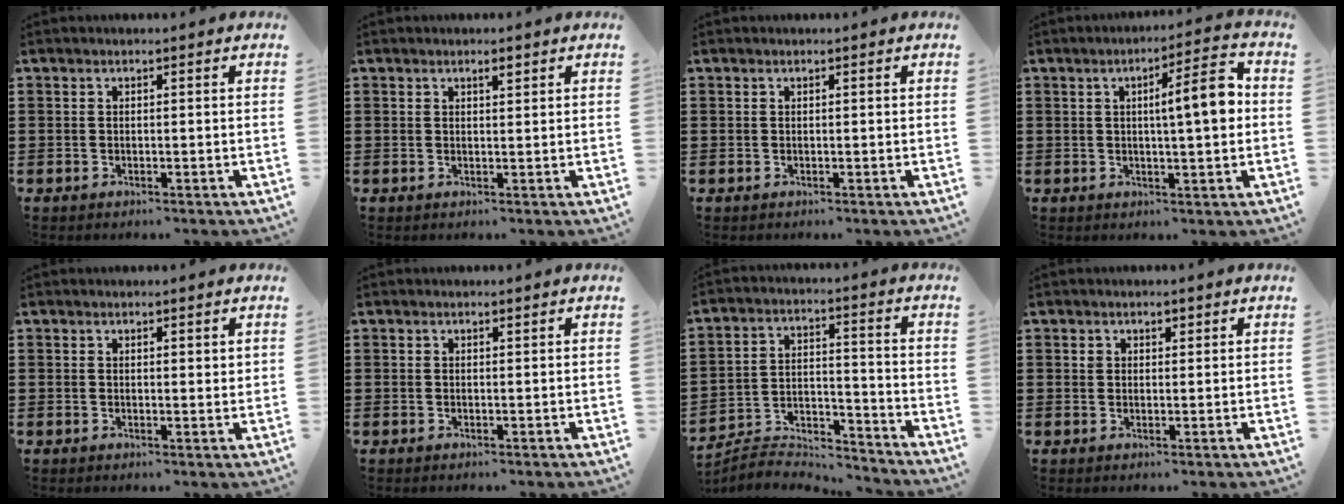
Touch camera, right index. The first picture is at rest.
{"total": 1.5, "force": [0.9, 0.6, 1.0], "torque": [-0.014, -0.001, 0.014]}
{"total": 0.0}
{"total": 7.5, "force": [1.1, 0.9, 7.3], "torque": [-0.112, -0.011, 0.009]}
{"total": 0.8, "force": [0.7, 0.2, 0.4], "torque": [-0.009, 0.002, 0.012]}
{"total": 0.5, "force": [0.4, 0.3, 0.1], "torque": [-0.004, 0.002, 0.007]}
{"total": 5.3, "force": [-5.2, 0.6, 0.6], "torque": [-0.017, 0.003, -0.106]}
{"total": 1.5, "force": [0.9, 1.2, 0.5], "torque": [-0.004, 0.003, 0.015]}